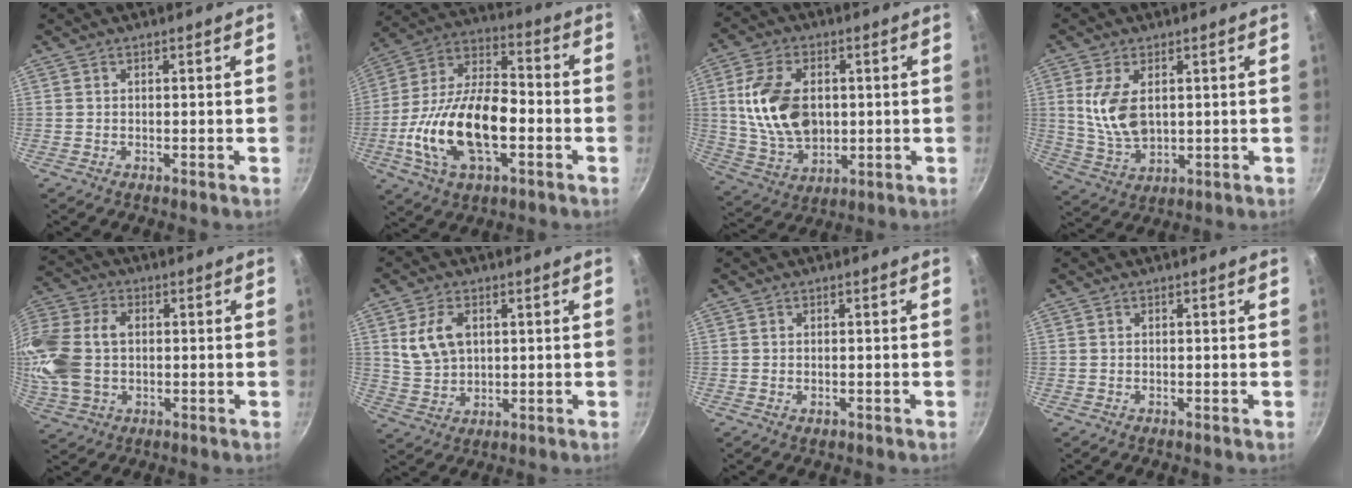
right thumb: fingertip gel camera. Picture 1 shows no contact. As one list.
[{"total": 20.9, "force": [-5.0, 10.8, 17.1], "torque": [-0.303, 0.038, -0.098]}, {"total": 15.4, "force": [1.5, 10.2, 11.5], "torque": [-0.197, -0.008, 0.037]}, {"total": 9.6, "force": [2.0, 5.5, 7.6], "torque": [-0.143, -0.021, 0.047]}, {"total": 17.9, "force": [0.7, 12.8, 12.6], "torque": [-0.277, 0.030, 0.011]}, {"total": 8.1, "force": [2.3, 5.4, 5.6], "torque": [-0.097, -0.010, 0.051]}, {"total": 0.9, "force": [-0.3, 0.6, 0.6], "torque": [-0.009, 0.000, -0.004]}, {"total": 0.0}]